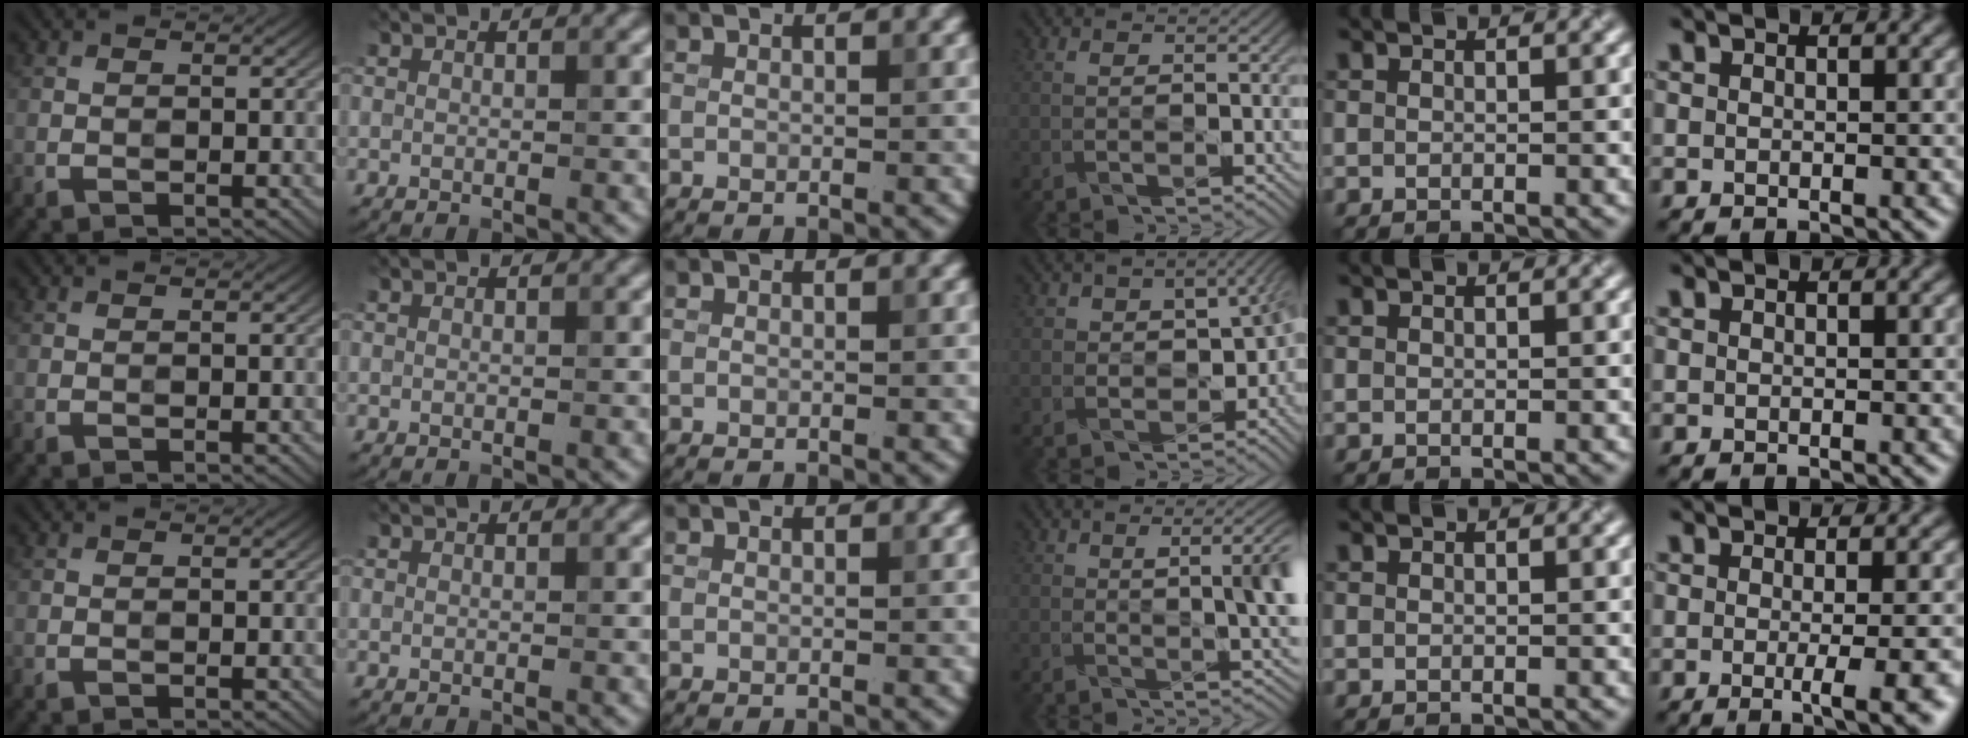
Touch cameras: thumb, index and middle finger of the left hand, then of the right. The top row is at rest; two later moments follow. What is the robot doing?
{"motion": "shake", "object": "plastic piggy bank"}